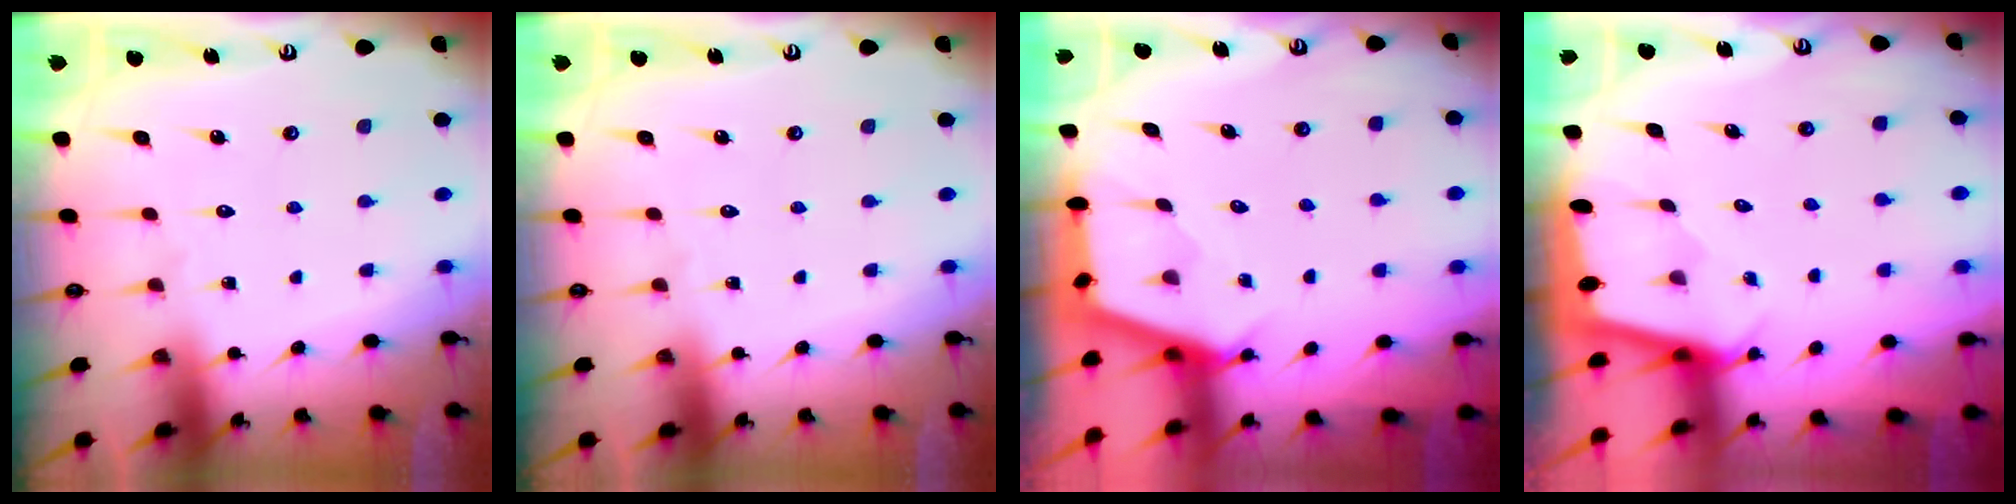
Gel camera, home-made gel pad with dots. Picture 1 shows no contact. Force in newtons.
{"total": 0.0}
{"total": 2.7, "press": 2.7, "slide": 0.4}
{"total": 1.6, "press": 1.5, "slide": 0.2}